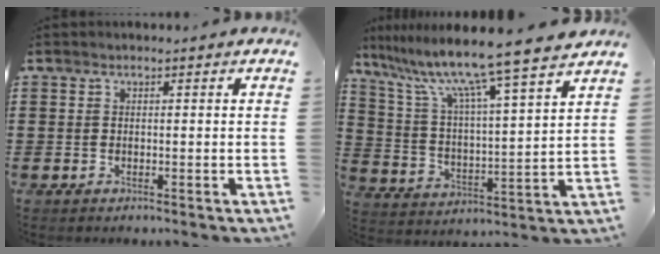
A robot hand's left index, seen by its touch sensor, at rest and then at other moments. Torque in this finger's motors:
{"motor_torque": [0.78, -1.36, 1.05, 0.21]}